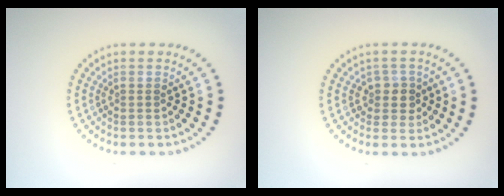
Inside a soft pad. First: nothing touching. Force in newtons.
{"total": 2.1, "press": 1.6, "slide": 1.3}